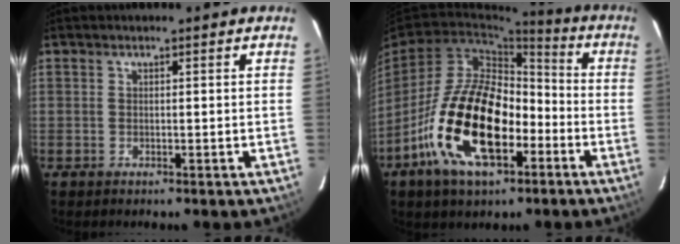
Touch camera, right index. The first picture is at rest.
{"total": 19.3, "force": [-8.1, 9.6, 14.6], "torque": [-0.284, -0.002, -0.138]}